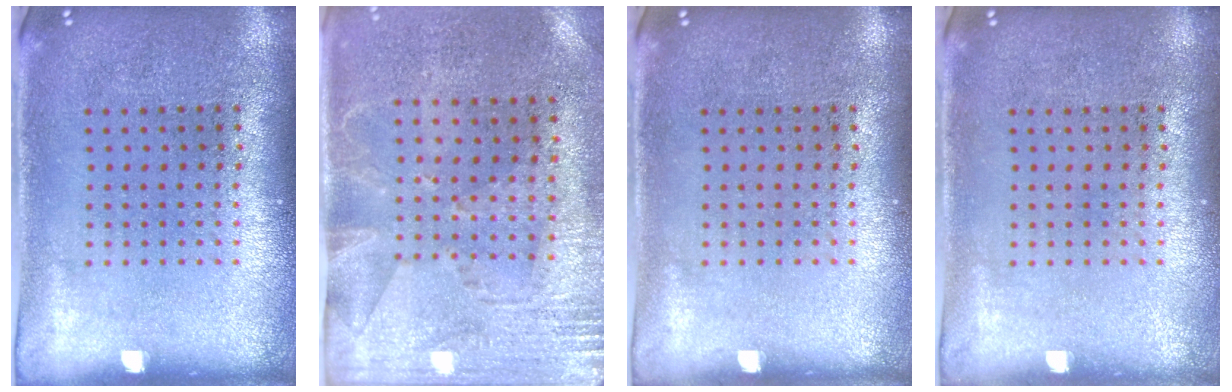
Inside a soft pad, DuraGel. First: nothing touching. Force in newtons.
{"total": 2.8, "press": 2.3, "slide": 1.5}
{"total": 0.0}
{"total": 0.0}